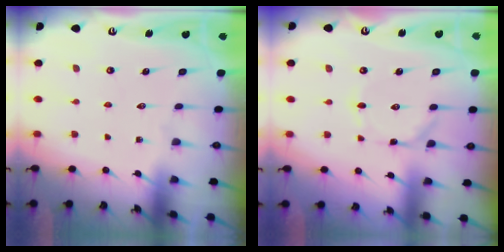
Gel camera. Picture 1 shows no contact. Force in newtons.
{"total": 0.9, "press": 0.9, "slide": 0.0}